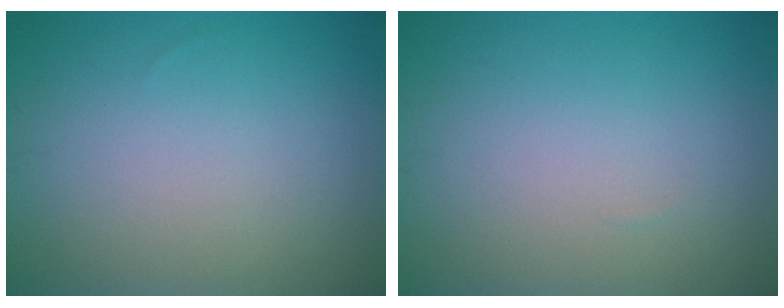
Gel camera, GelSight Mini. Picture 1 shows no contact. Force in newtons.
{"total": 0.0}